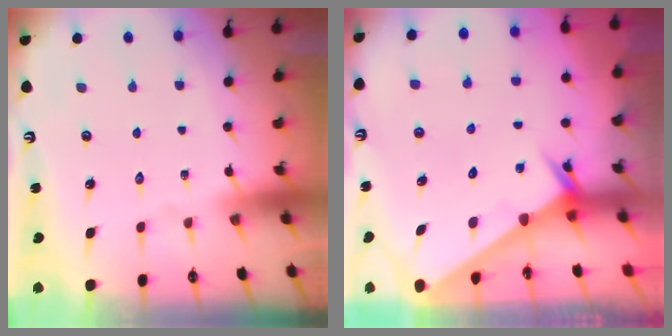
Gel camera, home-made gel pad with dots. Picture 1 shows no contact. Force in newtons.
{"total": 2.3, "press": 2.3, "slide": 0.1}